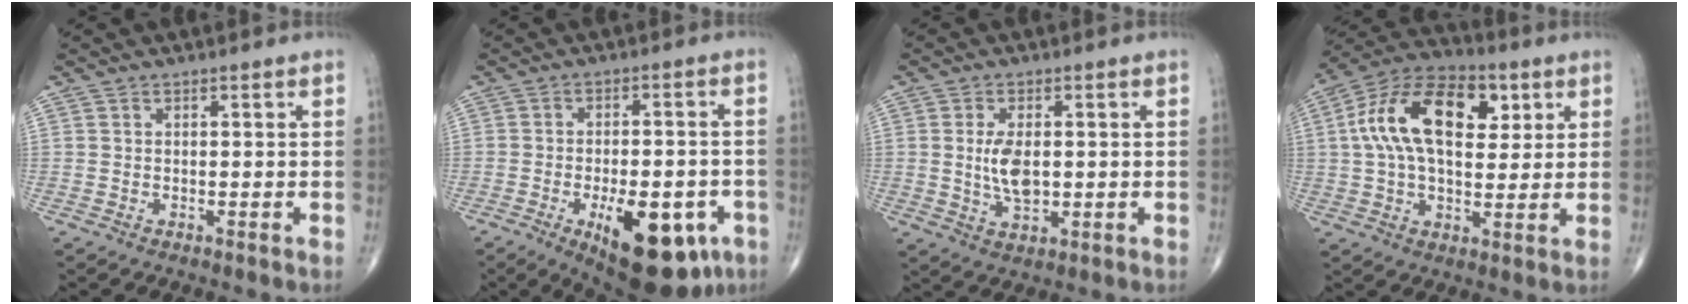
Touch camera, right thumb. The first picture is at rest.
{"total": 17.9, "force": [-7.7, 8.1, 14.0], "torque": [-0.157, 0.014, -0.093]}
{"total": 6.3, "force": [0.2, 3.3, 5.3], "torque": [-0.099, -0.009, 0.008]}
{"total": 18.9, "force": [4.8, 10.7, 14.8], "torque": [-0.240, 0.011, 0.071]}